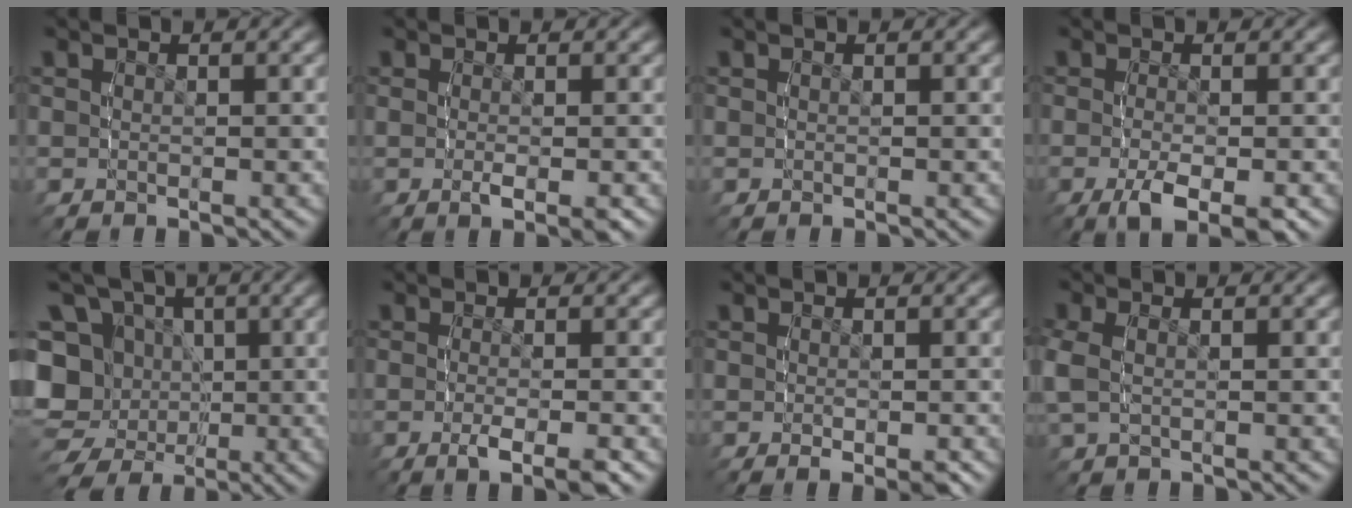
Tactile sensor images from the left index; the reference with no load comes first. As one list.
[{"total": 2.1, "force": [-0.6, 0.4, 1.9], "torque": [-0.036, -0.006, -0.007]}, {"total": 0.0}, {"total": 5.3, "force": [-2.8, 1.8, 4.2], "torque": [-0.080, -0.028, -0.032]}, {"total": 16.1, "force": [-1.1, 14.2, 7.6], "torque": [-0.176, -0.043, -0.021]}, {"total": 3.7, "force": [-1.7, 0.8, 3.1], "torque": [-0.056, -0.012, -0.026]}, {"total": 1.3, "force": [-0.7, 0.3, 1.1], "torque": [-0.020, -0.005, -0.008]}, {"total": 2.4, "force": [-0.1, 1.9, 1.6], "torque": [-0.063, -0.005, 0.002]}]